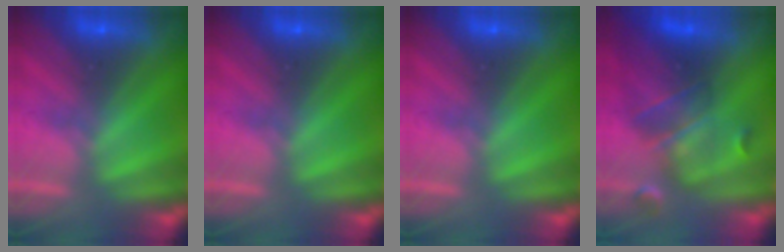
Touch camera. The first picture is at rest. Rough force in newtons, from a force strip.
{"total": 0.0}
{"total": 0.0}
{"total": 5.7}